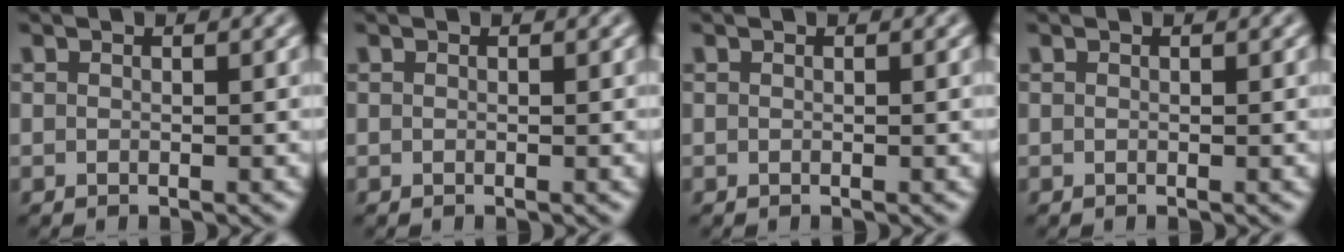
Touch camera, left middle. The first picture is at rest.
{"total": 0.0}
{"total": 0.0}
{"total": 0.0}